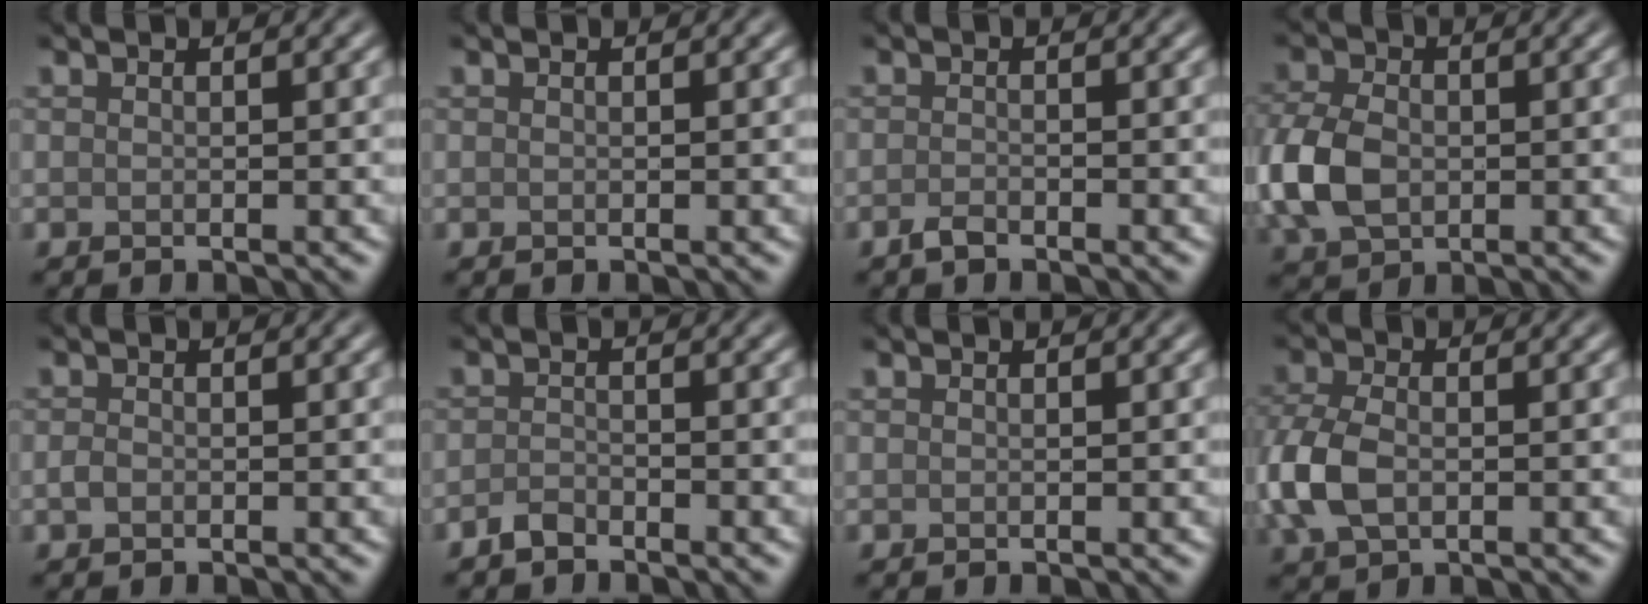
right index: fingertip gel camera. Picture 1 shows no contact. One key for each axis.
{"total": 0.0}
{"total": 1.1, "fx": -0.8, "fy": 0.3, "fz": 0.6, "tx": -0.012, "ty": 0.001, "tz": -0.018}
{"total": 6.4, "fx": -1.0, "fy": 4.4, "fz": 4.5, "tx": -0.109, "ty": -0.001, "tz": -0.027}
{"total": 0.9, "fx": -0.4, "fy": 0.6, "fz": 0.5, "tx": -0.011, "ty": -0.002, "tz": -0.009}
{"total": 1.4, "fx": -1.2, "fy": 0.5, "fz": 0.4, "tx": -0.007, "ty": 0.004, "tz": -0.027}
{"total": 0.0}
{"total": 5.4, "fx": -1.1, "fy": 3.4, "fz": 4.0, "tx": -0.104, "ty": -0.002, "tz": -0.028}